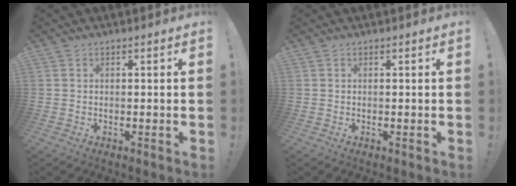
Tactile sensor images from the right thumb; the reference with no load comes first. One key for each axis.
{"total": 0.0}